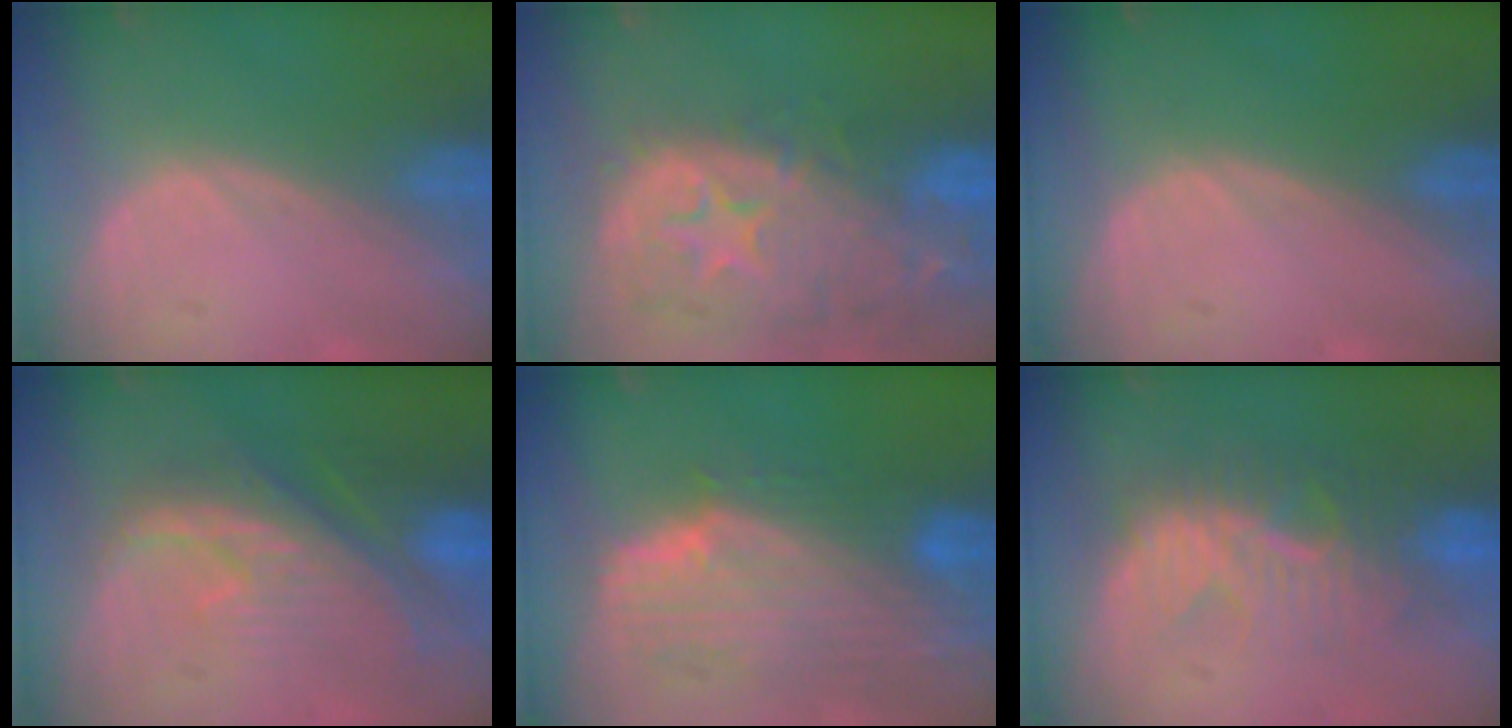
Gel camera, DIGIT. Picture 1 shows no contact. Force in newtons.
{"total": 13.9, "press": 11.1, "slide": 8.3}
{"total": 0.0}
{"total": 10.1, "press": 8.9, "slide": 4.7}
{"total": 9.9, "press": 8.8, "slide": 4.5}
{"total": 8.6, "press": 8.0, "slide": 2.9}